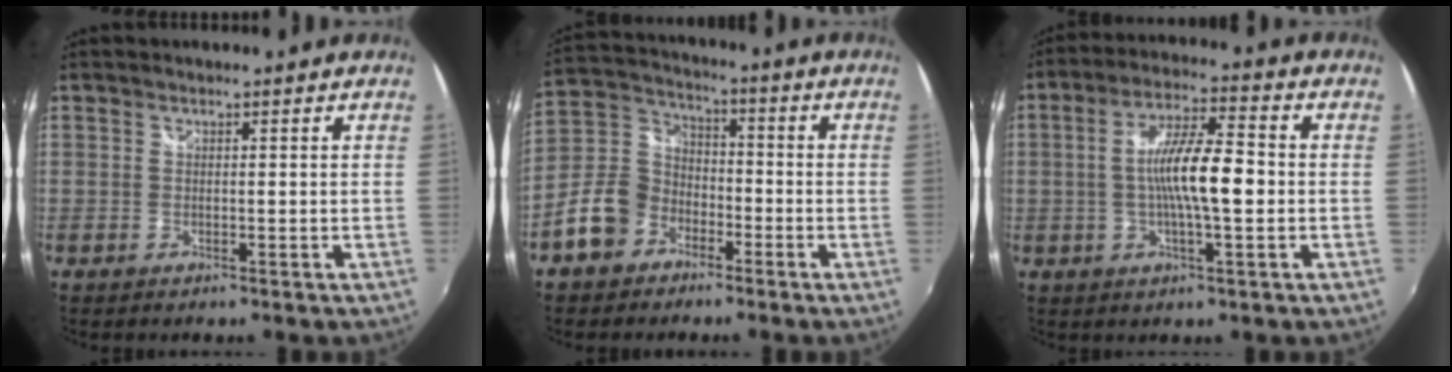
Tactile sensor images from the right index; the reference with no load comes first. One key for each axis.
{"total": 11.0, "fx": -6.2, "fy": 8.1, "fz": 4.2, "tx": -0.111, "ty": 0.032, "tz": -0.114}
{"total": 10.4, "fx": -1.1, "fy": 1.7, "fz": 10.2, "tx": -0.188, "ty": 0.005, "tz": -0.021}